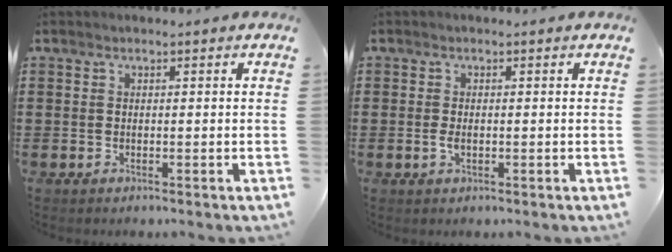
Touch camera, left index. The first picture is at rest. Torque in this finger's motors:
{"motor_torque": [0.10, 0.43, 0.03, 0.01]}